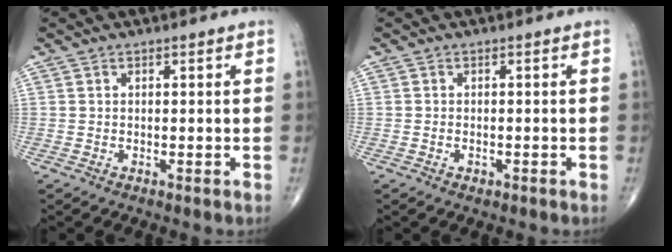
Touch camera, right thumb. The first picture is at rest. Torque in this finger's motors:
{"motor_torque": [-0.21, -0.01, 0.09, 0.11, -0.03]}